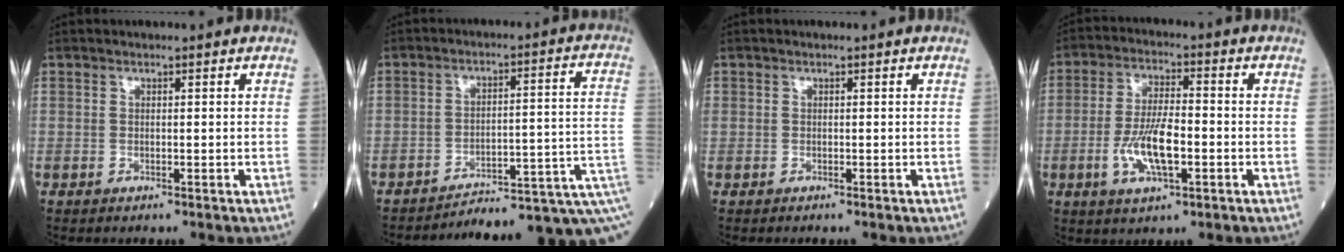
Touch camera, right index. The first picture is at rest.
{"total": 11.7, "force": [-7.6, 0.9, 8.8], "torque": [-0.102, 0.059, -0.098]}
{"total": 0.0}
{"total": 8.8, "force": [-2.3, 2.5, 8.1], "torque": [-0.161, 0.002, -0.042]}